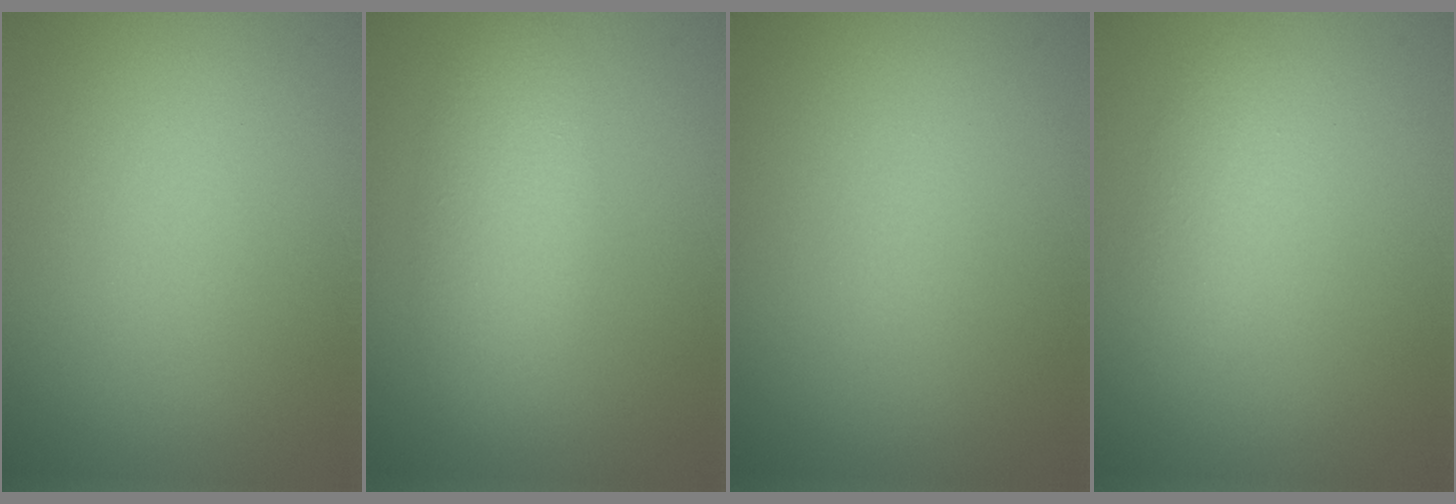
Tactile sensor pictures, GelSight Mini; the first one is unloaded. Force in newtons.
{"total": 4.0, "press": 4.0, "slide": 0.1}
{"total": 0.0}
{"total": 1.7, "press": 1.7, "slide": 0.0}